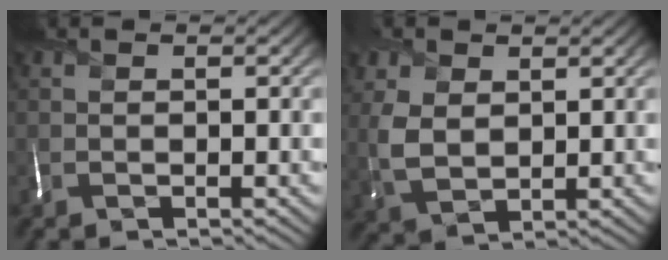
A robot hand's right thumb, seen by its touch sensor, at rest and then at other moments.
{"total": 4.9, "force": [2.2, 3.2, 3.0], "torque": [-0.080, 0.002, 0.050]}